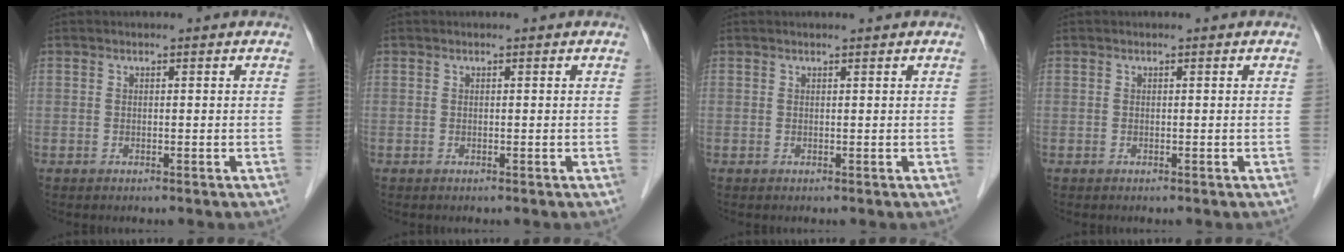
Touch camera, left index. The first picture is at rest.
{"total": 0.0}
{"total": 0.9, "force": [0.8, -0.2, 0.4], "torque": [-0.009, 0.005, 0.017]}
{"total": 0.0}